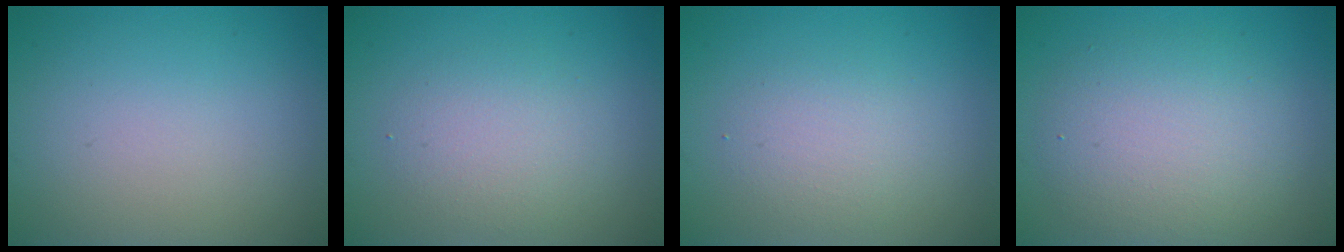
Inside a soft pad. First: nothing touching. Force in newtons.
{"total": 2.9, "press": 2.9, "slide": 0.3}
{"total": 2.4, "press": 2.4, "slide": 0.0}
{"total": 5.4, "press": 5.4, "slide": 0.2}